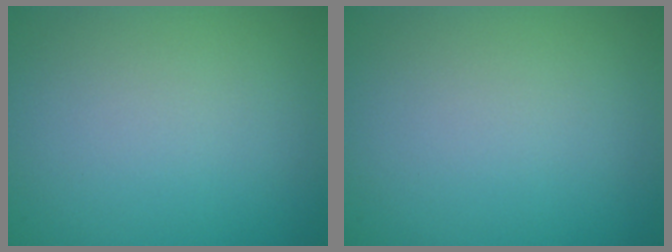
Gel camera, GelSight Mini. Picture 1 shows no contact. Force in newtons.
{"total": 0.0}